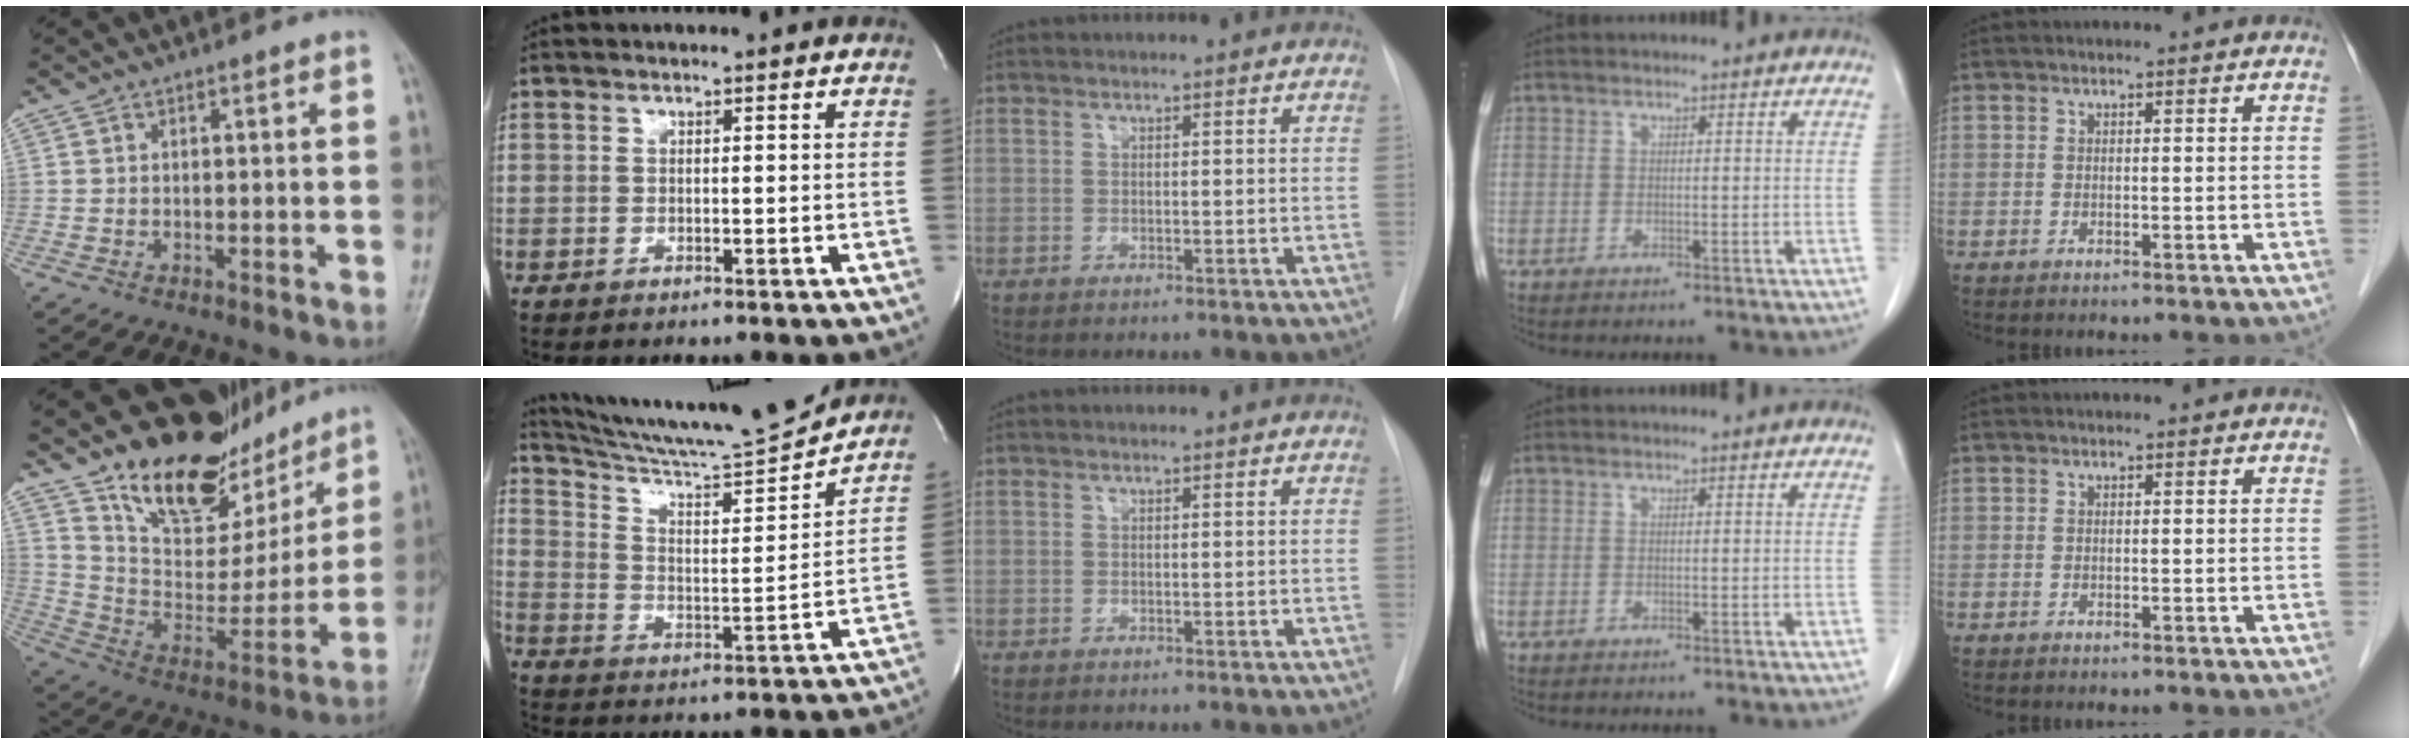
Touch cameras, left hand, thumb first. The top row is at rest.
{"thumb": {"total": 21.7, "force": [16.5, 10.1, 9.8], "torque": [-0.090, -0.094, 0.276]}, "index": {"total": 15.9, "force": [15.2, -1.6, 4.4], "torque": [-0.087, -0.040, 0.241]}}